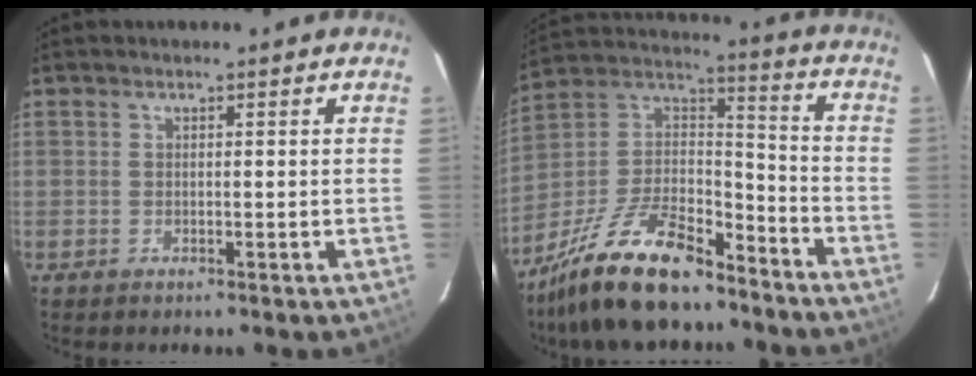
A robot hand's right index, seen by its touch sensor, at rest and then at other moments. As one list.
[{"total": 21.7, "force": [-15.7, 7.9, 12.7], "torque": [-0.256, 0.002, -0.268]}]